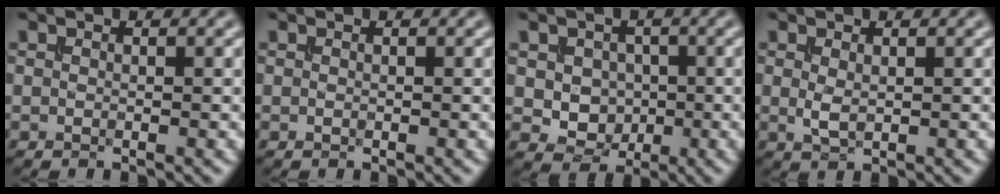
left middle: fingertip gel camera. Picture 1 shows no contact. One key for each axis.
{"total": 0.0}
{"total": 3.5, "fx": 0.0, "fy": 3.0, "fz": 1.8, "tx": -0.029, "ty": -0.006, "tz": -0.001}
{"total": 1.4, "fx": 0.2, "fy": 0.7, "fz": 1.2, "tx": -0.030, "ty": -0.002, "tz": 0.009}